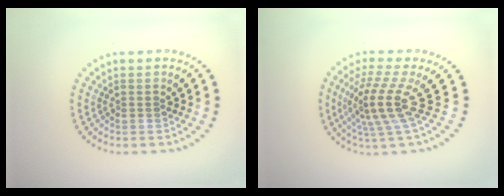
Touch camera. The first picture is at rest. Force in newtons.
{"total": 4.3, "press": 3.0, "slide": 3.1}